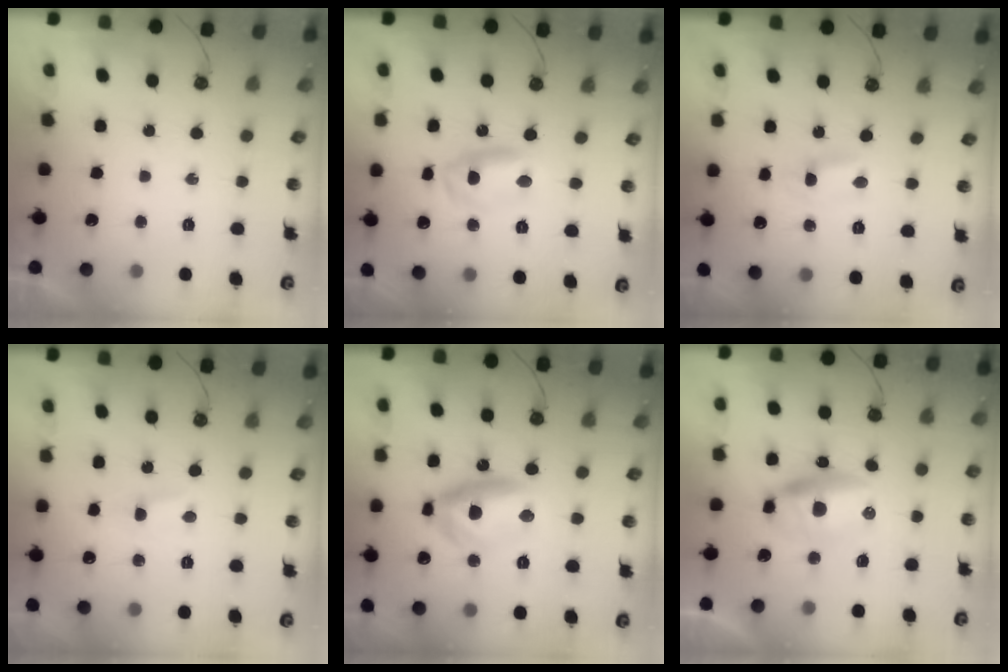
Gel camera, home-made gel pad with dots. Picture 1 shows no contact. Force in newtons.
{"total": 15.3, "press": 6.4, "slide": 13.9}
{"total": 1.6, "press": 1.5, "slide": 0.2}
{"total": 1.9, "press": 1.9, "slide": 0.3}
{"total": 12.1, "press": 12.1, "slide": 1.2}
{"total": 9.3, "press": 9.3, "slide": 0.3}